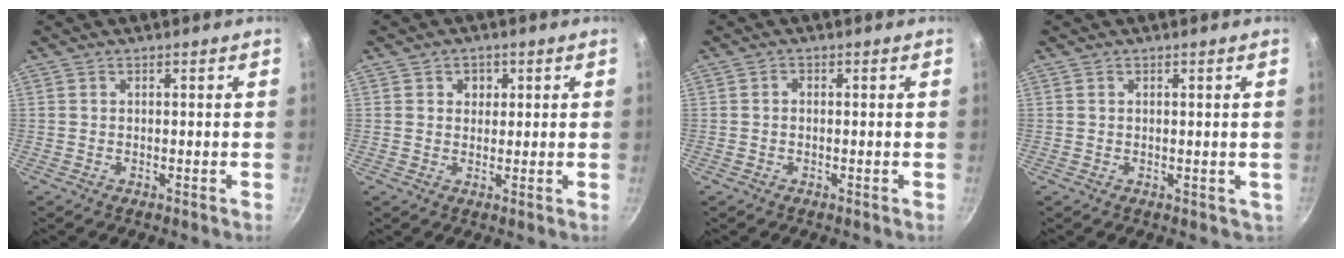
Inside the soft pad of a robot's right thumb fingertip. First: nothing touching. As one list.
[{"total": 2.5, "force": [0.9, 2.1, 1.1], "torque": [0.005, -0.002, 0.011]}, {"total": 0.7, "force": [-0.2, 0.5, 0.5], "torque": [-0.004, 0.001, -0.007]}, {"total": 1.4, "force": [0.4, 1.2, 0.7], "torque": [-0.003, -0.002, 0.012]}]